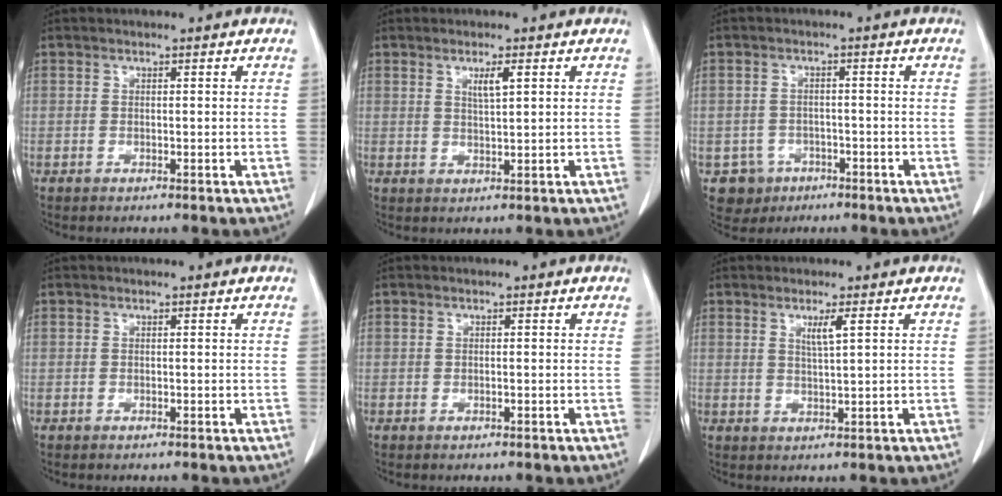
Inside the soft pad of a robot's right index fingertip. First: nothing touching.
{"total": 2.6, "force": [1.2, 0.1, 2.3], "torque": [-0.044, -0.003, 0.022]}
{"total": 4.5, "force": [-2.1, 3.9, 0.1], "torque": [-0.004, 0.011, -0.028]}
{"total": 0.0}
{"total": 0.0}
{"total": 2.5, "force": [1.2, -0.2, 2.2], "torque": [-0.044, -0.004, 0.023]}